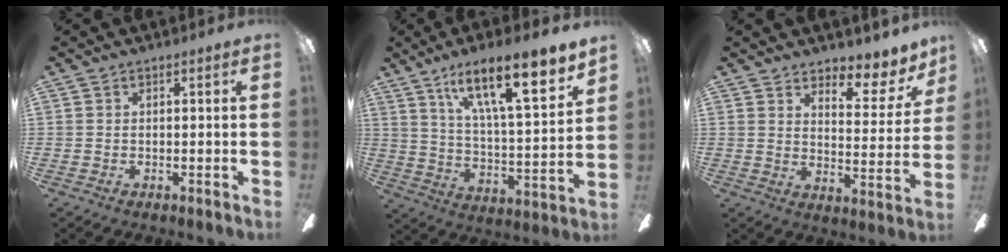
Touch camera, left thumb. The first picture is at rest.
{"total": 19.9, "force": [13.1, 5.0, 14.1], "torque": [-0.219, -0.081, 0.208]}
{"total": 8.2, "force": [6.6, 3.1, 3.7], "torque": [-0.040, -0.057, 0.113]}